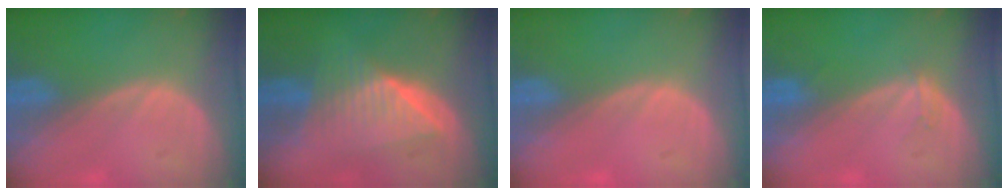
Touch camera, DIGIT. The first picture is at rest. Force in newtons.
{"total": 7.2, "press": 7.2, "slide": 0.2}
{"total": 0.6, "press": 0.1, "slide": 0.6}
{"total": 1.1, "press": 1.1, "slide": 0.1}